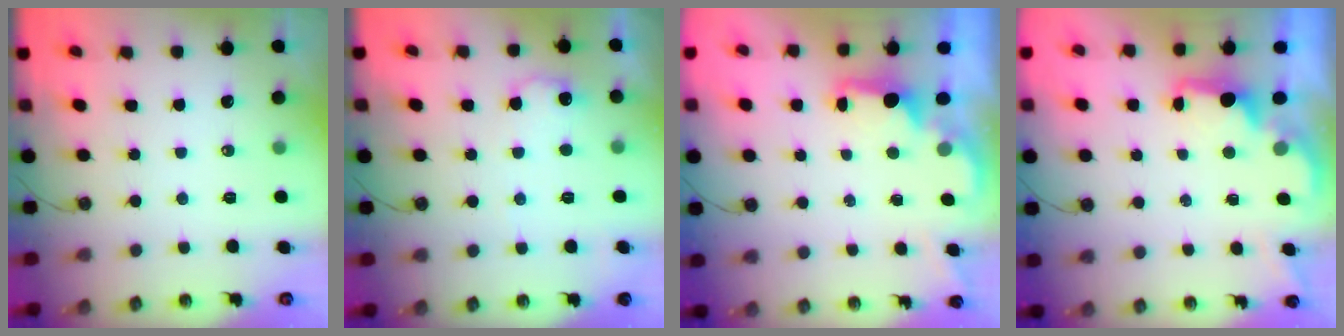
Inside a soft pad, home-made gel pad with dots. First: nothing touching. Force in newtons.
{"total": 7.6, "press": 7.5, "slide": 0.9}
{"total": 1.7, "press": 1.6, "slide": 0.6}
{"total": 1.9, "press": 1.8, "slide": 0.8}